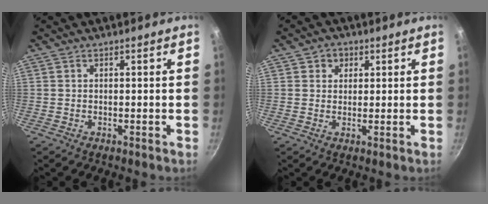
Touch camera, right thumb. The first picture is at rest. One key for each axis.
{"total": 3.0, "fx": 1.1, "fy": 2.7, "fz": 0.8, "tx": 0.008, "ty": -0.001, "tz": 0.013}